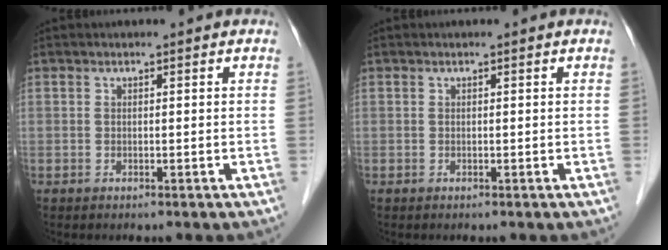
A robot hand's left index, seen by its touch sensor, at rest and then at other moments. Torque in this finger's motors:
{"motor_torque": [0.00, 0.00, 0.00, 0.00]}